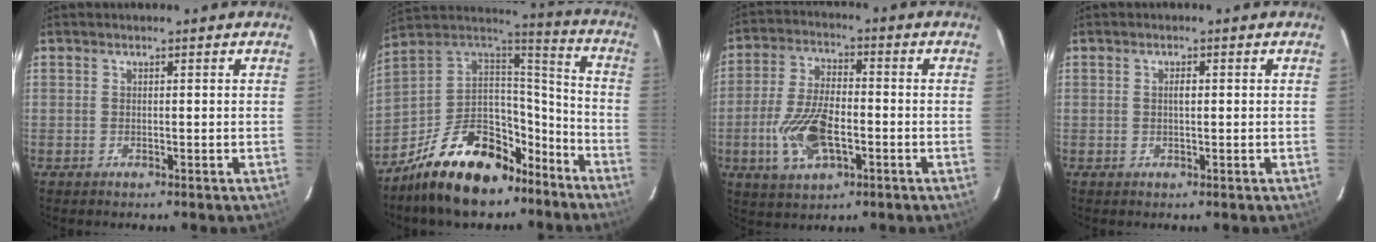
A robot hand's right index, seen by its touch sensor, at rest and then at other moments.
{"total": 23.2, "force": [-15.2, 11.8, 13.0], "torque": [-0.249, 0.033, -0.233]}
{"total": 12.4, "force": [-3.6, 6.1, 10.2], "torque": [-0.216, -0.004, -0.064]}
{"total": 1.3, "force": [0.1, 0.6, 1.1], "torque": [-0.021, 0.001, 0.000]}